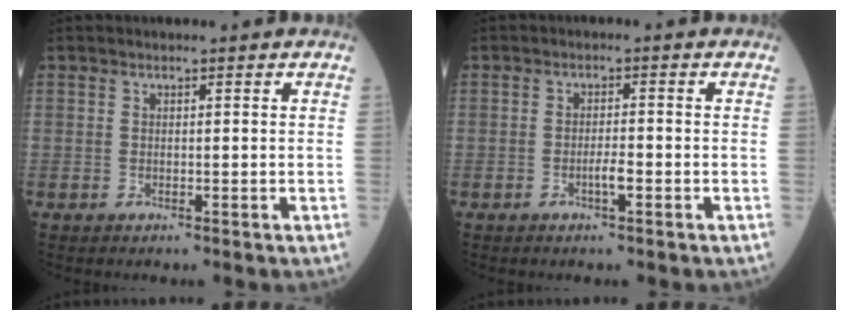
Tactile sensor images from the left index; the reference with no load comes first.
{"total": 1.9, "force": [-1.1, 0.1, 1.6], "torque": [-0.029, -0.003, -0.021]}